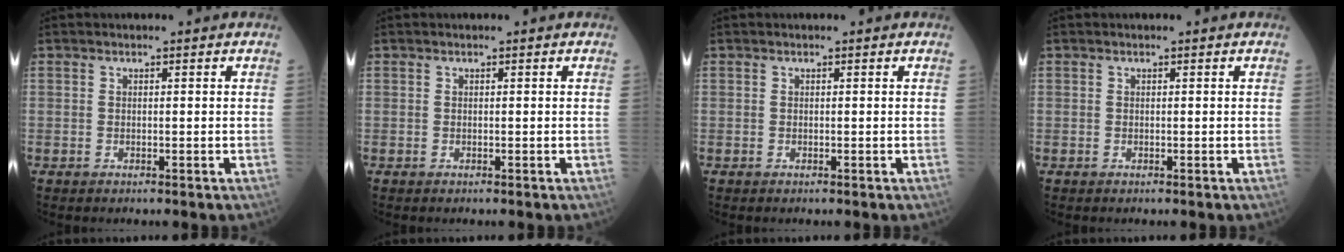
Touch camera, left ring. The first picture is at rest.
{"total": 0.0}
{"total": 0.0}
{"total": 0.0}